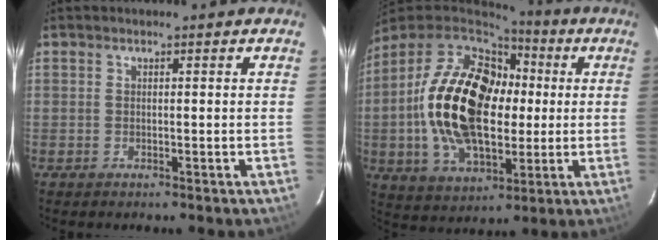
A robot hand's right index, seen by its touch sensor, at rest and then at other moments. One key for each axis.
{"total": 24.7, "fx": 1.0, "fy": 15.0, "fz": 19.6, "tx": -0.404, "ty": 0.018, "tz": 0.023}